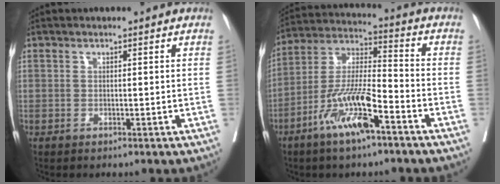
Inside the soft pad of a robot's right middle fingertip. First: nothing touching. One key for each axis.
{"total": 12.1, "fx": -6.6, "fy": 2.0, "fz": 10.0, "tx": -0.203, "ty": -0.009, "tz": -0.128}